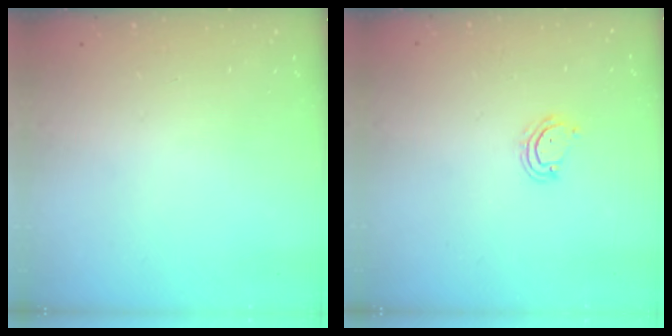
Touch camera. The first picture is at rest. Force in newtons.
{"total": 4.7, "press": 4.6, "slide": 0.4}